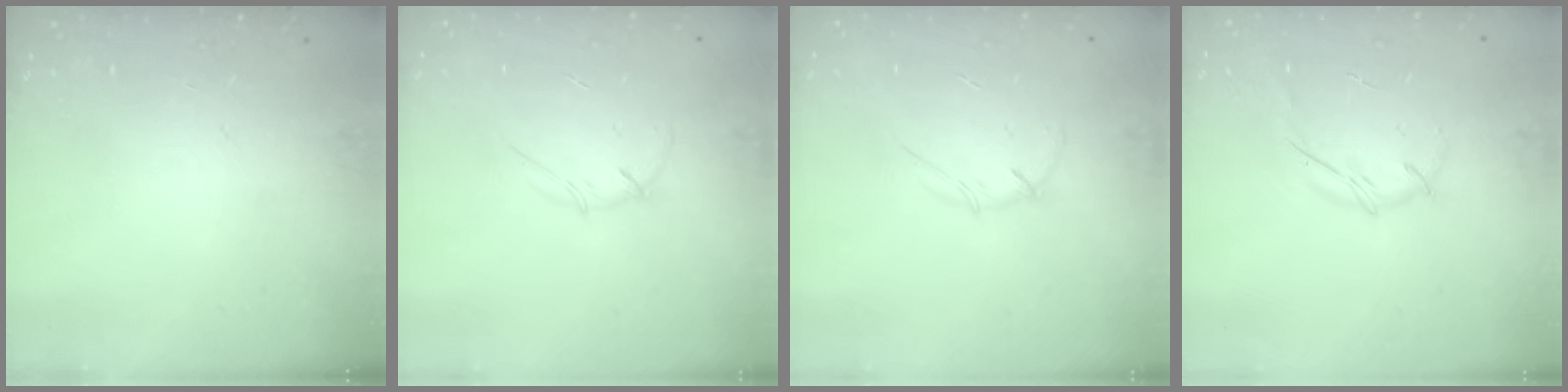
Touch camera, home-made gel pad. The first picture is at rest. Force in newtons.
{"total": 2.7, "press": 2.6, "slide": 0.6}
{"total": 2.7, "press": 2.6, "slide": 0.6}
{"total": 4.5, "press": 4.3, "slide": 1.0}